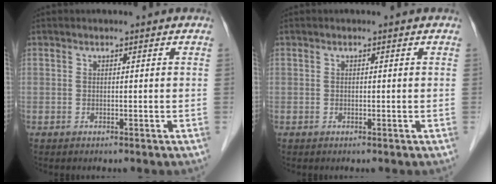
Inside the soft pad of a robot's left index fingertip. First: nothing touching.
{"total": 0.0}